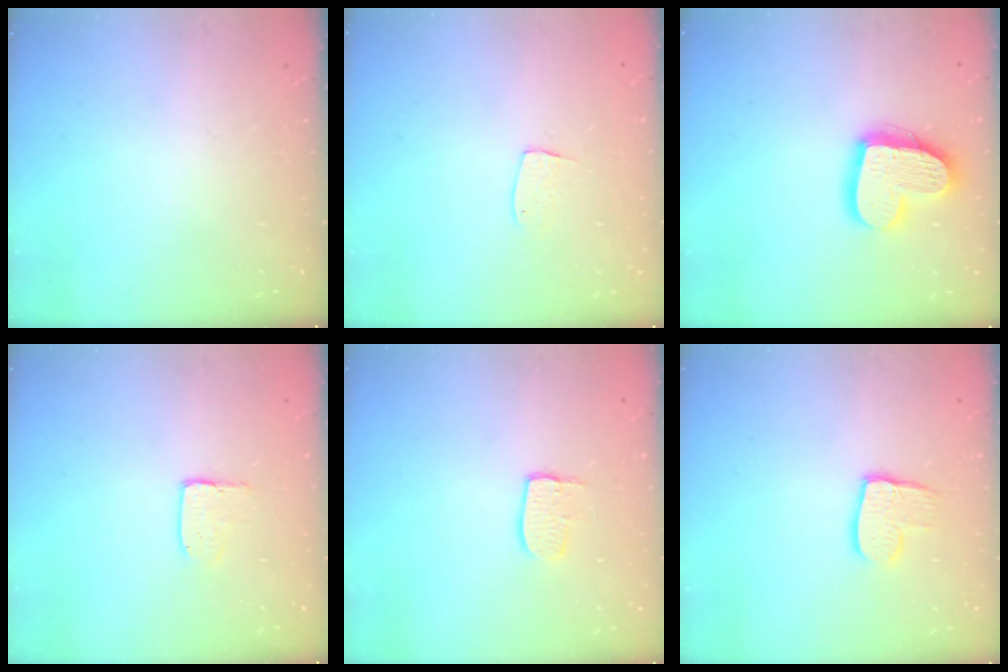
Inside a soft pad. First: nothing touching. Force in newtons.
{"total": 5.2, "press": 5.2, "slide": 0.3}
{"total": 16.9, "press": 16.8, "slide": 1.6}
{"total": 3.9, "press": 3.9, "slide": 0.1}
{"total": 6.1, "press": 6.1, "slide": 0.5}
{"total": 9.5, "press": 9.4, "slide": 0.8}